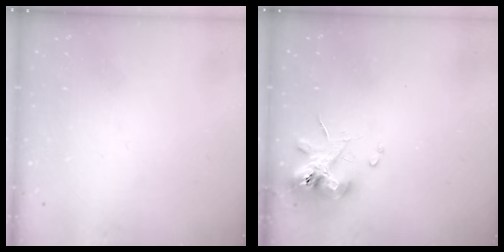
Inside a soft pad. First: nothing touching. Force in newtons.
{"total": 11.6, "press": 11.5, "slide": 1.7}